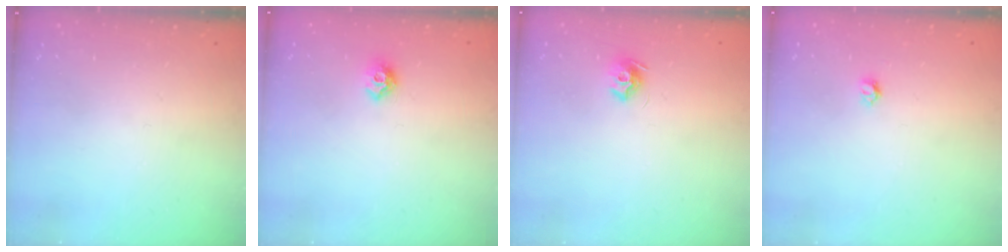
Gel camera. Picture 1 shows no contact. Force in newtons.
{"total": 7.3, "press": 7.2, "slide": 0.9}
{"total": 7.8, "press": 7.8, "slide": 0.2}
{"total": 3.3, "press": 3.3, "slide": 0.3}